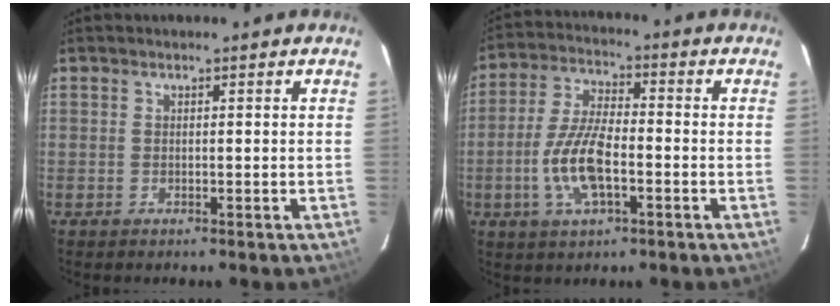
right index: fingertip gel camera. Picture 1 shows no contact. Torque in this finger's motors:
{"motor_torque": [1.68, -0.12, 0.86, 0.13]}